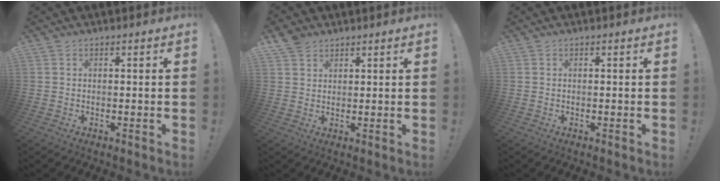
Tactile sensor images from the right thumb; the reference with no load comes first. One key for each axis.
{"total": 4.1, "fx": 3.2, "fy": 2.4, "fz": 1.1, "tx": -0.017, "ty": -0.016, "tz": 0.059}
{"total": 0.0}